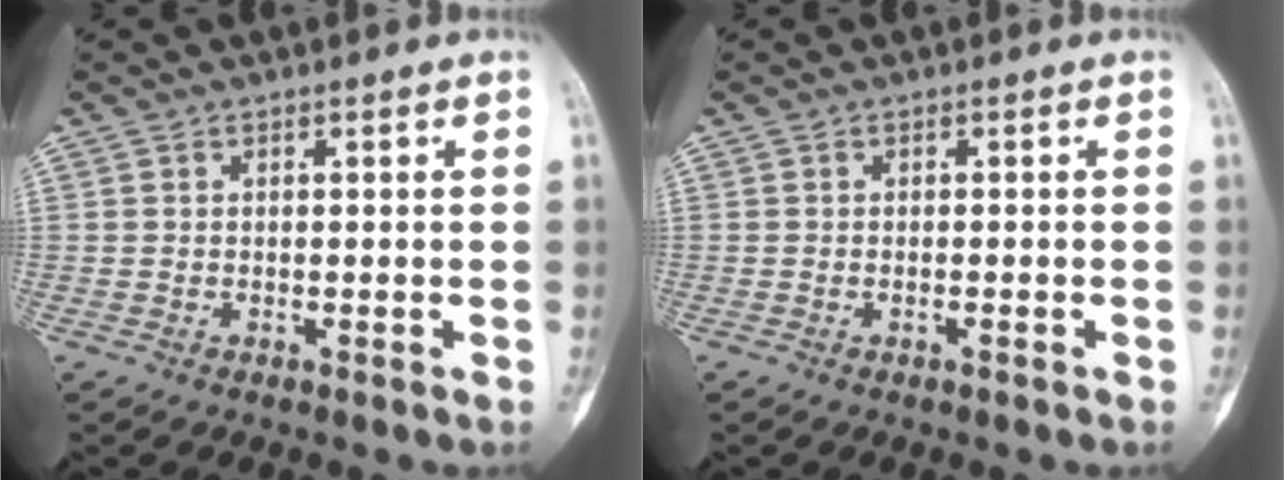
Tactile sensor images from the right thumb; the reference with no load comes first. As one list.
[{"total": 0.7, "force": [-0.3, 0.2, 0.6], "torque": [-0.014, 0.005, -0.003]}]